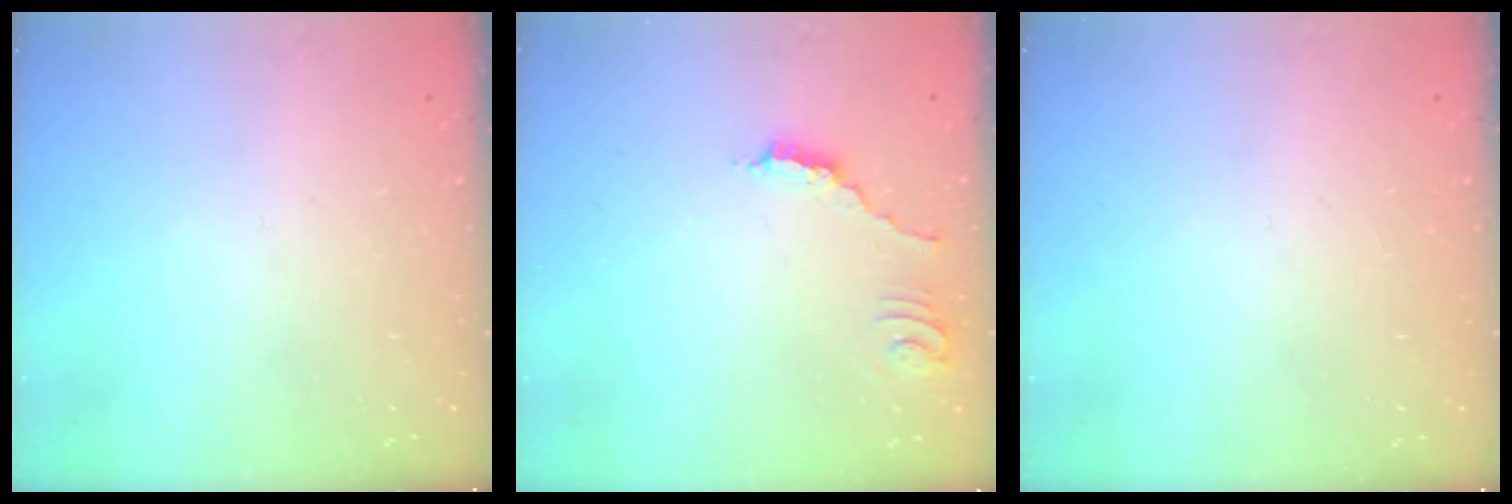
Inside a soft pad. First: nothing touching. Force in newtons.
{"total": 2.0, "press": 2.0, "slide": 0.3}
{"total": 0.0}